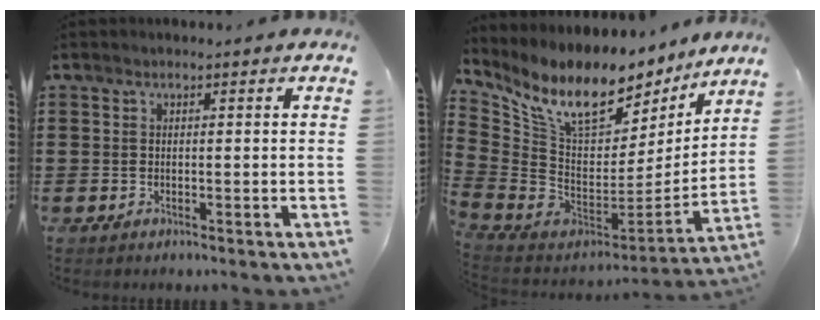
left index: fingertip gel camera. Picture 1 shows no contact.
{"total": 12.2, "force": [8.1, 5.4, 7.3], "torque": [-0.156, -0.059, 0.142]}